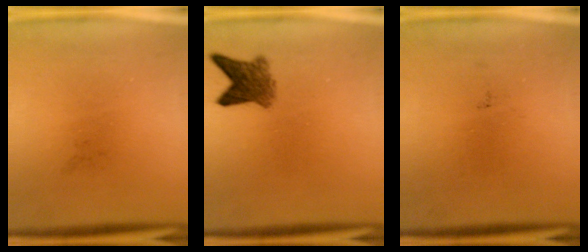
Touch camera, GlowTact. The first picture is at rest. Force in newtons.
{"total": 4.1}
{"total": 0.0}